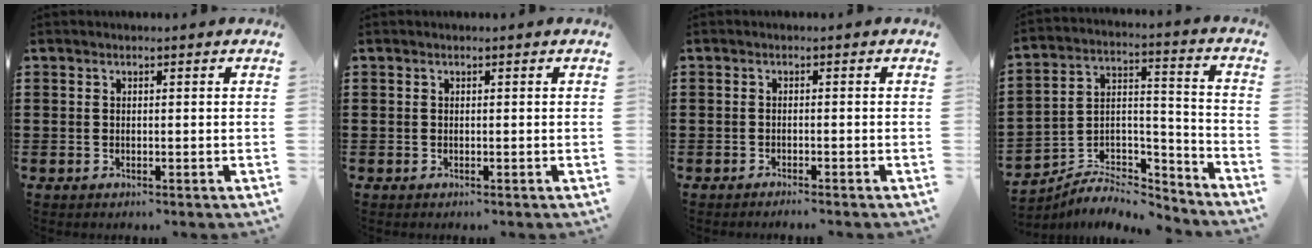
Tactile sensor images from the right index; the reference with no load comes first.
{"total": 0.0}
{"total": 1.0, "force": [-1.0, -0.1, 0.1], "torque": [-0.004, 0.001, -0.020]}
{"total": 6.3, "force": [-5.6, 2.5, 1.3], "torque": [-0.026, 0.010, -0.109]}